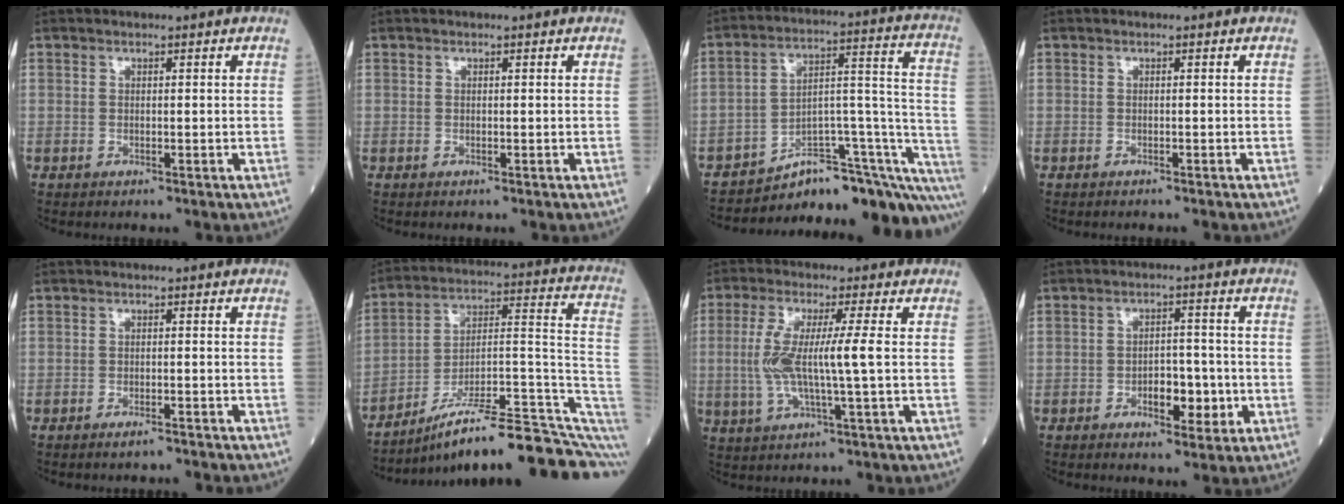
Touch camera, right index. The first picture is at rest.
{"total": 0.0}
{"total": 20.4, "force": [-18.5, 3.3, 7.9], "torque": [-0.029, 0.071, -0.259]}
{"total": 1.1, "force": [-1.0, 0.0, 0.4], "torque": [-0.005, -0.001, -0.016]}
{"total": 2.3, "force": [-2.2, 0.1, 0.8], "torque": [-0.013, -0.002, -0.028]}
{"total": 21.0, "force": [-14.7, 2.1, 14.9], "torque": [-0.151, 0.047, -0.228]}
{"total": 7.9, "force": [-0.1, -0.1, 7.9], "torque": [-0.172, 0.001, -0.005]}
{"total": 5.4, "force": [-1.8, 2.7, 4.4], "torque": [-0.059, 0.005, -0.025]}